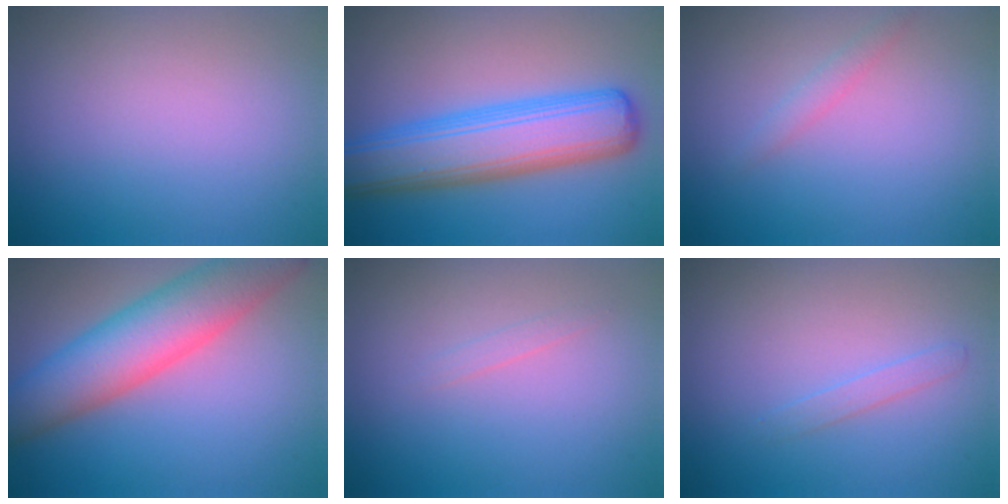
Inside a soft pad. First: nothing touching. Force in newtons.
{"total": 8.6, "press": 8.6, "slide": 0.2}
{"total": 1.1, "press": 1.1, "slide": 0.1}
{"total": 8.7, "press": 8.7, "slide": 0.3}
{"total": 0.6, "press": 0.6, "slide": 0.0}
{"total": 1.0, "press": 1.0, "slide": 0.1}